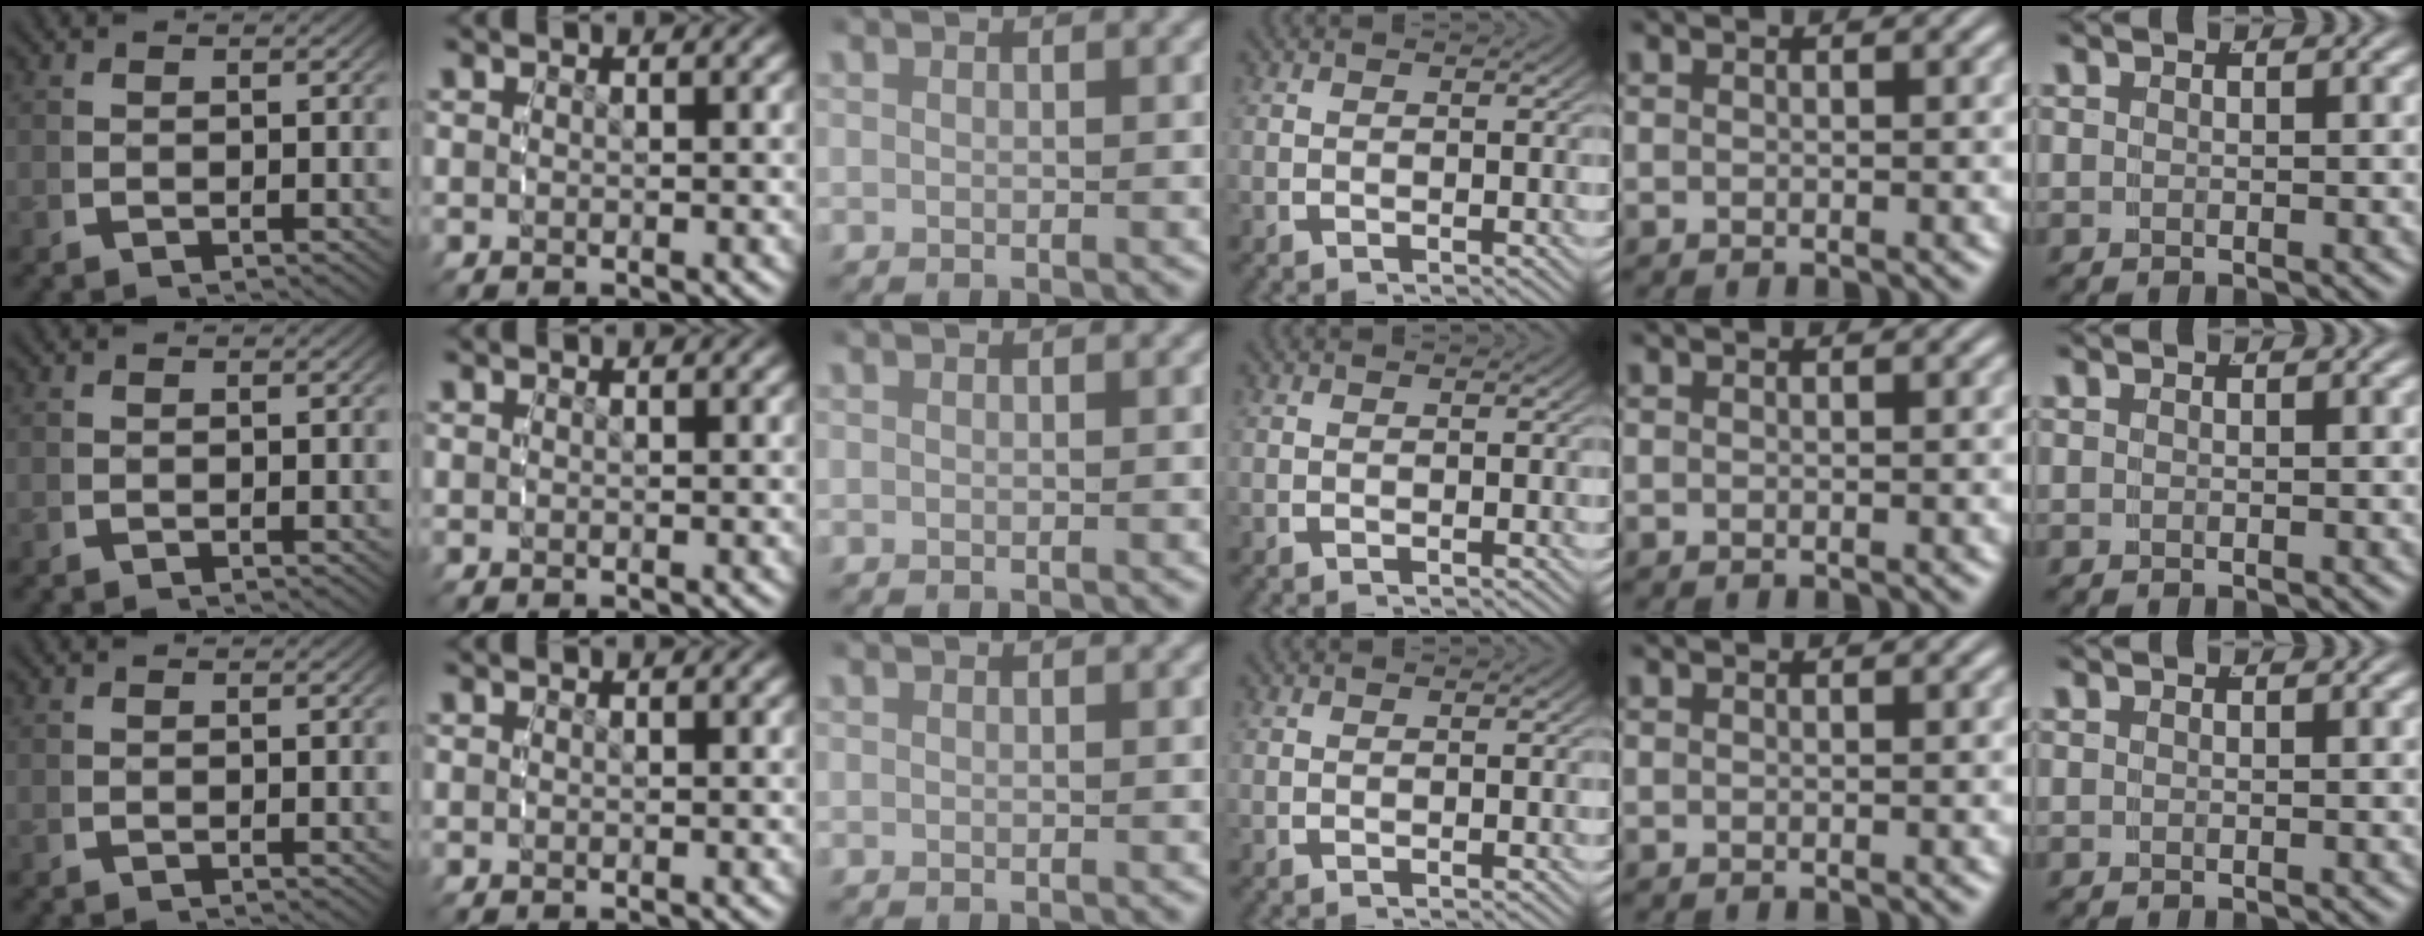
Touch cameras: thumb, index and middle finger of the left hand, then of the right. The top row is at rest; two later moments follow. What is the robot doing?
{"motion": "reach", "object": "photo album"}